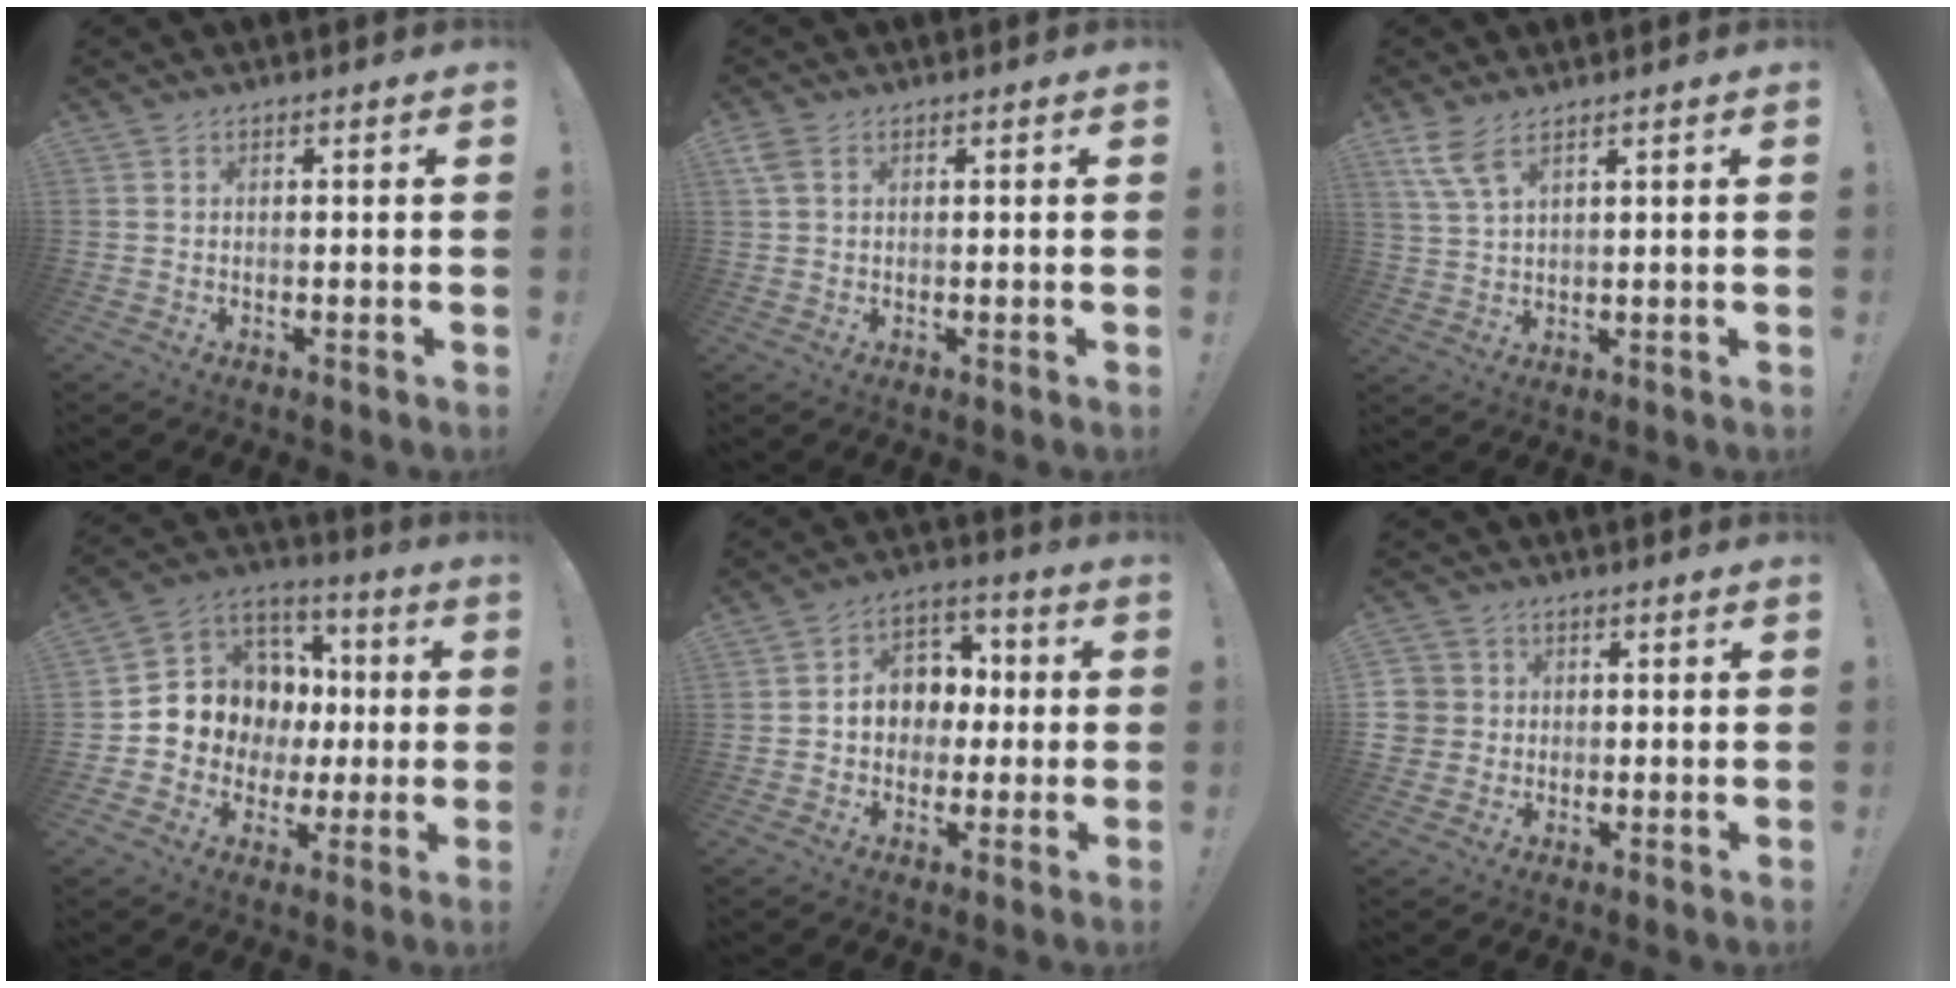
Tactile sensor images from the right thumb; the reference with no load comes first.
{"total": 3.0, "force": [1.3, 1.9, 1.9], "torque": [-0.037, 0.005, 0.026]}
{"total": 6.3, "force": [4.1, 1.7, 4.5], "torque": [-0.102, -0.010, 0.080]}
{"total": 10.6, "force": [1.0, 10.1, 2.9], "torque": [-0.038, -0.015, 0.047]}
{"total": 9.8, "force": [0.1, 8.8, 4.3], "torque": [-0.047, 0.009, 0.009]}
{"total": 5.2, "force": [0.1, 5.1, 0.9], "torque": [-0.020, 0.001, 0.004]}